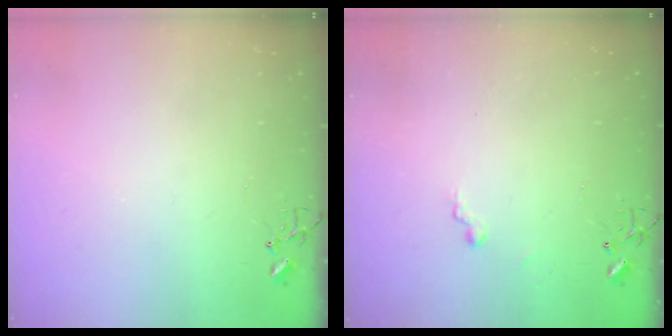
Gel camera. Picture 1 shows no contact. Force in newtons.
{"total": 5.5, "press": 5.5, "slide": 0.5}